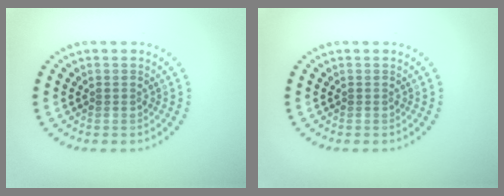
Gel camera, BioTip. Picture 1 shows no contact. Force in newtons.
{"total": 0.0}